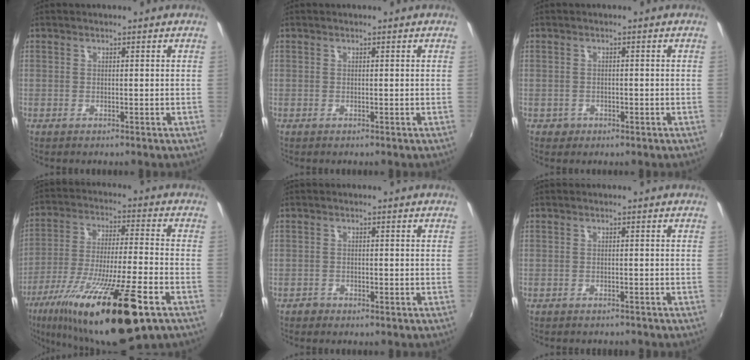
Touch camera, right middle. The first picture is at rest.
{"total": 0.0}
{"total": 1.5, "force": [-0.5, 1.4, 0.4], "torque": [-0.010, -0.004, -0.008]}
{"total": 24.4, "force": [-14.5, 3.9, 19.2], "torque": [-0.351, -0.055, -0.246]}
{"total": 0.9, "force": [-0.8, 0.4, 0.0], "torque": [-0.001, -0.002, -0.017]}
{"total": 1.8, "force": [-1.7, 0.4, 0.4], "torque": [-0.014, -0.009, -0.026]}